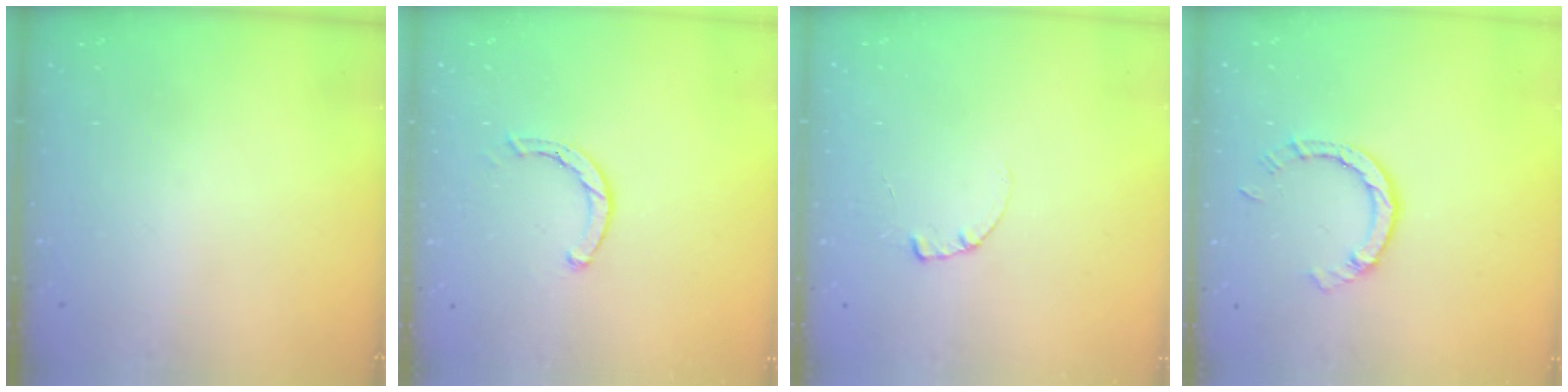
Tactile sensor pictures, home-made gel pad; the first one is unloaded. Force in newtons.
{"total": 1.6, "press": 1.6, "slide": 0.2}
{"total": 0.6, "press": 0.6, "slide": 0.1}
{"total": 4.8, "press": 4.8, "slide": 0.4}